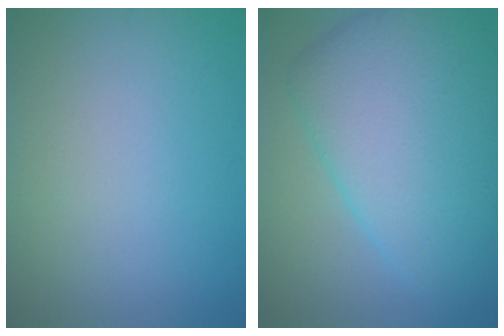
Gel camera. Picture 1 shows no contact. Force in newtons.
{"total": 9.3, "press": 9.3, "slide": 0.1}